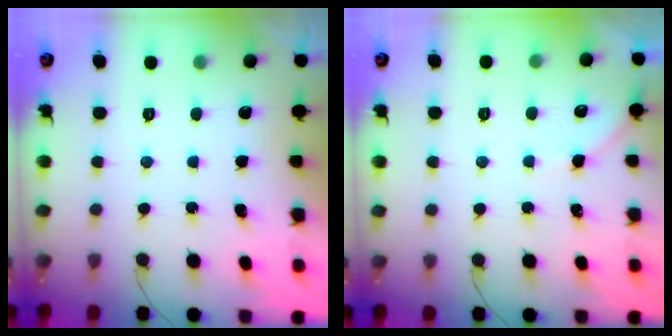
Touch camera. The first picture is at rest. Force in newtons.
{"total": 2.4, "press": 2.4, "slide": 0.4}